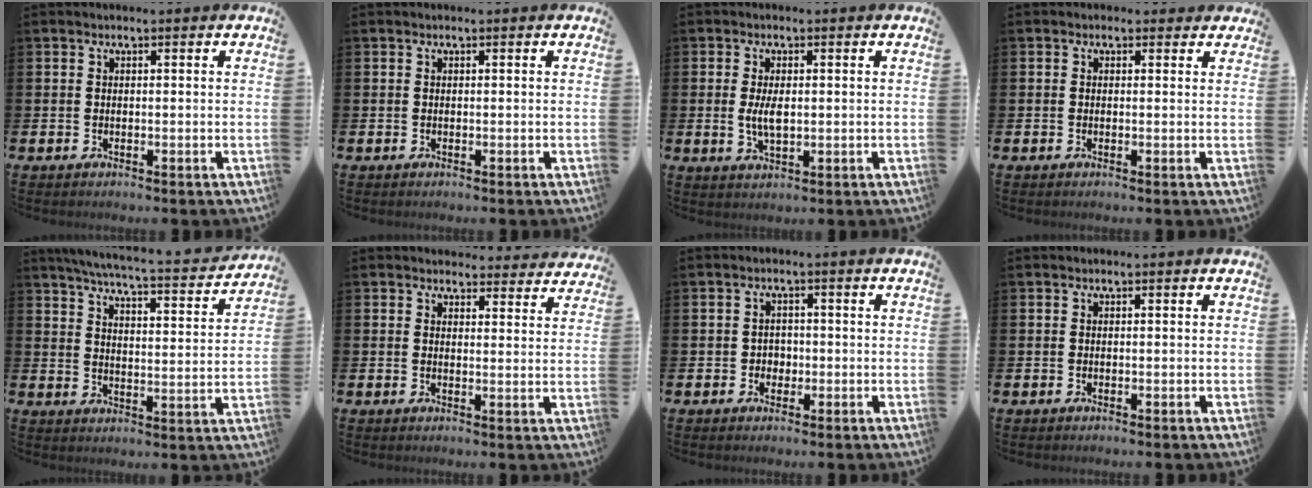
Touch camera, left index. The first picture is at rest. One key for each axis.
{"total": 0.0}
{"total": 3.6, "fx": 0.3, "fy": 1.7, "fz": 3.2, "tx": -0.049, "ty": -0.001, "tz": 0.001}
{"total": 0.8, "fx": 0.3, "fy": 0.7, "fz": 0.2, "tx": -0.001, "ty": 0.008, "tz": 0.004}
{"total": 5.4, "fx": 5.0, "fy": 0.1, "fz": 2.0, "tx": -0.048, "ty": -0.042, "tz": 0.079}
{"total": 3.5, "fx": 3.4, "fy": 0.9, "fz": -0.2, "tx": 0.007, "ty": -0.020, "tz": 0.059}
{"total": 2.0, "fx": -0.3, "fy": 1.9, "fz": 0.6, "tx": -0.003, "ty": 0.002, "tz": -0.012}
{"total": 0.0}